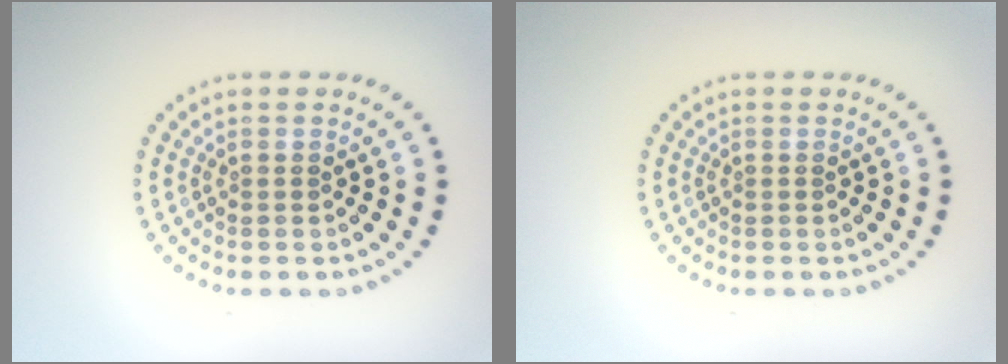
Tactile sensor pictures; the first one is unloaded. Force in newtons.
{"total": 0.0}